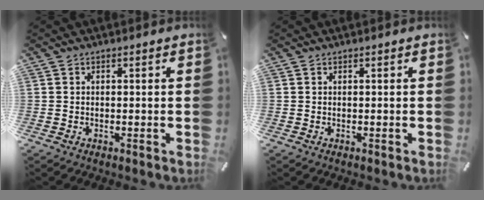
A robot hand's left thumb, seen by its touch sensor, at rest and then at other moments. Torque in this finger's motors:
{"motor_torque": [-0.08, -0.06, -0.04, 0.12, 0.00]}